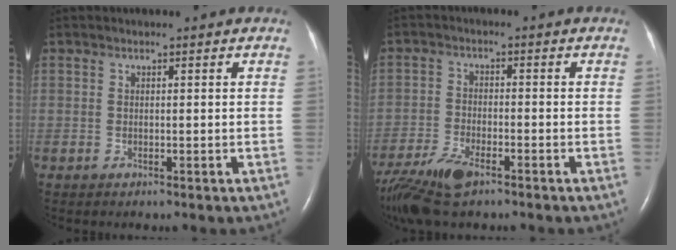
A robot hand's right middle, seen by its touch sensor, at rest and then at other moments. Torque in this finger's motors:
{"motor_torque": [0.10, -0.12, 0.10, 0.05]}